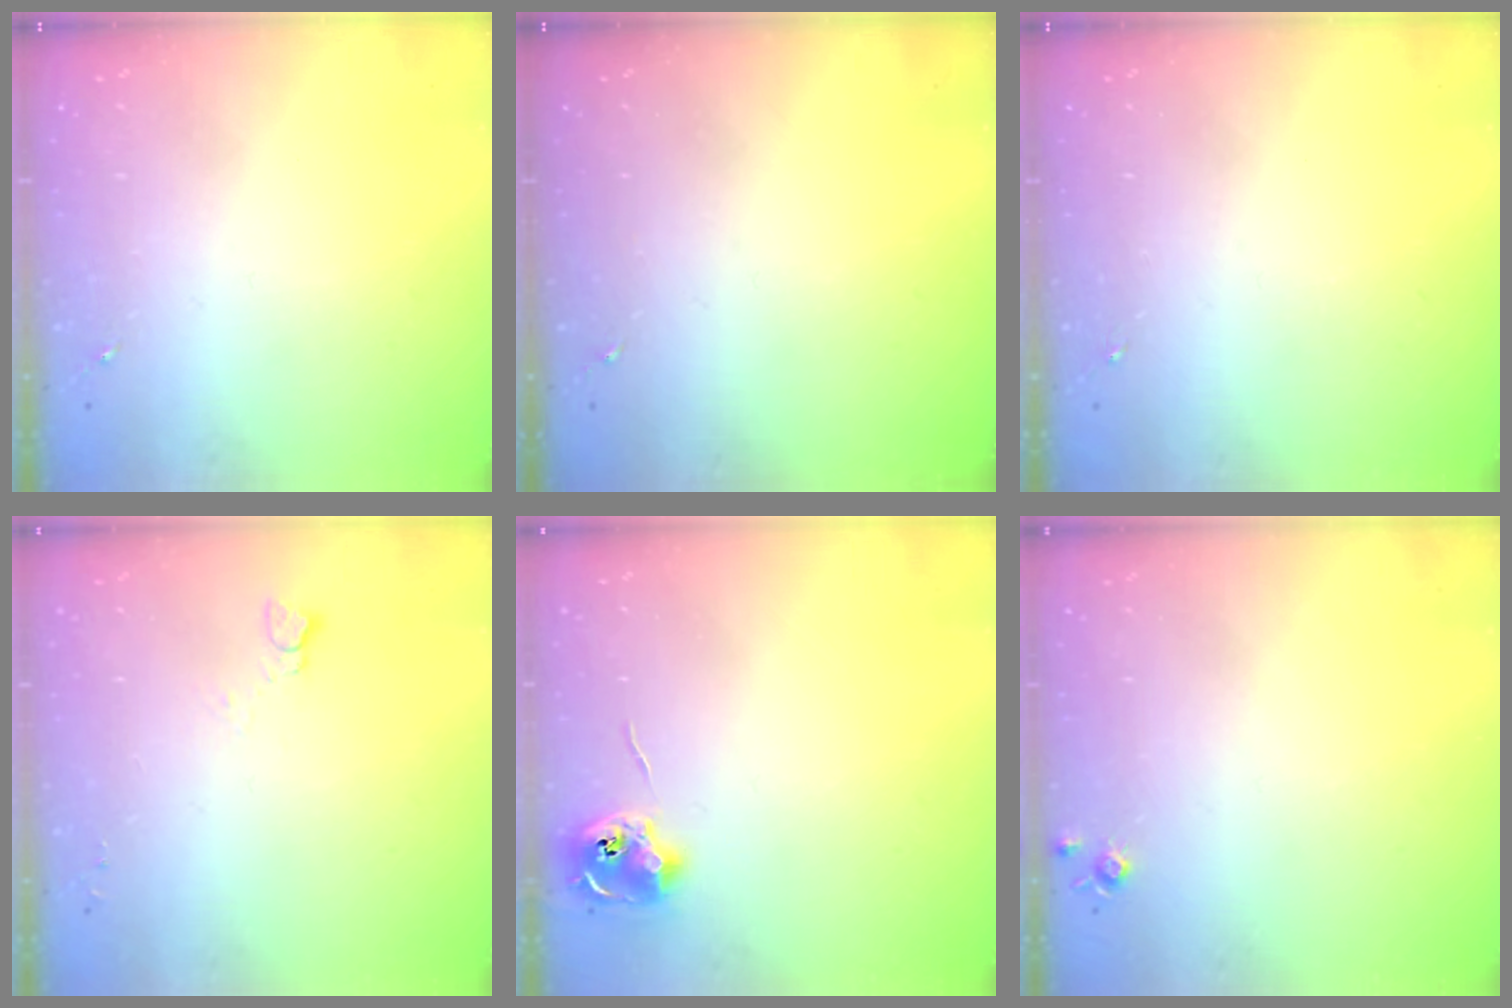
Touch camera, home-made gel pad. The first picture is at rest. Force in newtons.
{"total": 0.0}
{"total": 0.0}
{"total": 2.5, "press": 2.5, "slide": 0.2}
{"total": 8.8, "press": 8.8, "slide": 0.1}
{"total": 5.1, "press": 5.1, "slide": 0.7}